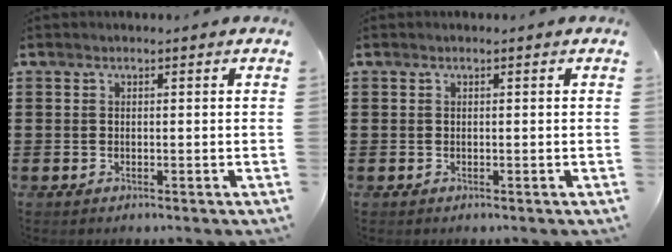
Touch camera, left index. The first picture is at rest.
{"total": 0.0}